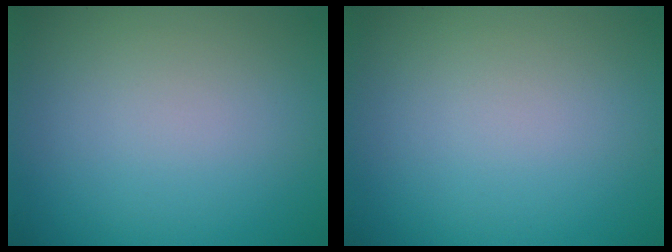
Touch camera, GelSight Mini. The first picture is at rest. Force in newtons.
{"total": 0.0}